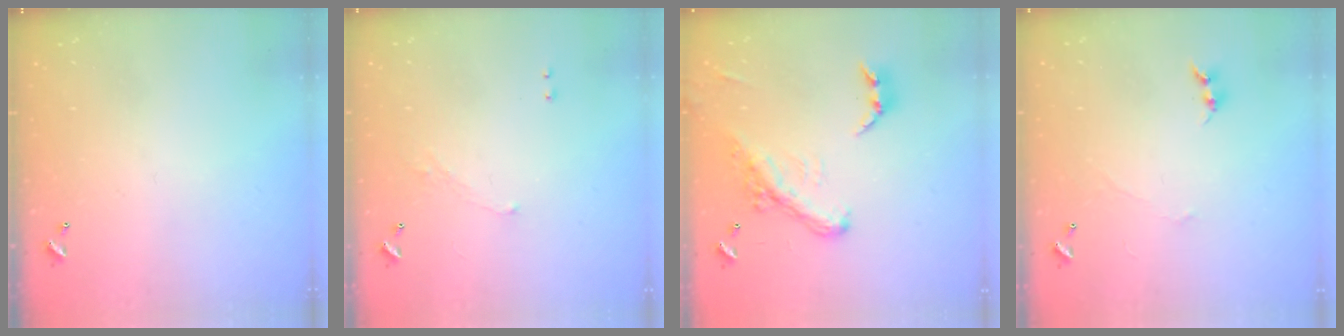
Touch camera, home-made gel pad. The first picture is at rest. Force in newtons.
{"total": 0.8, "press": 0.6, "slide": 0.5}
{"total": 5.9, "press": 5.8, "slide": 1.4}
{"total": 1.5, "press": 1.4, "slide": 0.5}